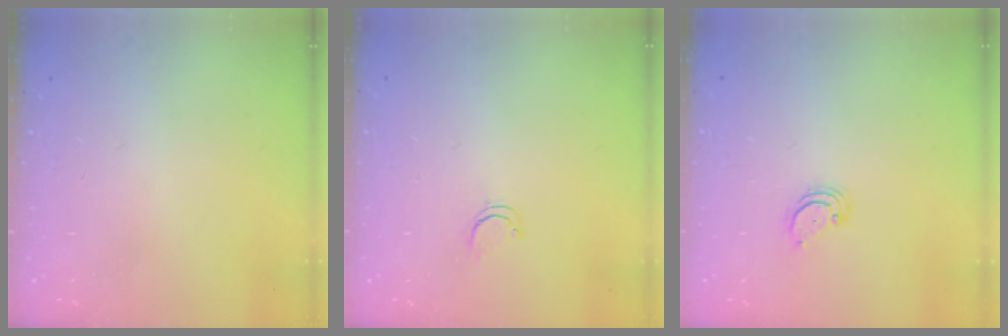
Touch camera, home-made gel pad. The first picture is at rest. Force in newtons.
{"total": 3.5, "press": 3.4, "slide": 0.8}
{"total": 2.2, "press": 2.2, "slide": 0.3}